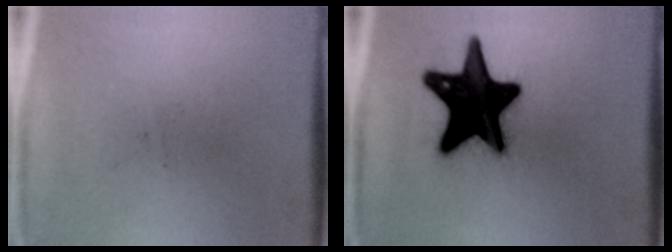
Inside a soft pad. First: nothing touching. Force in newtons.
{"total": 20.2}